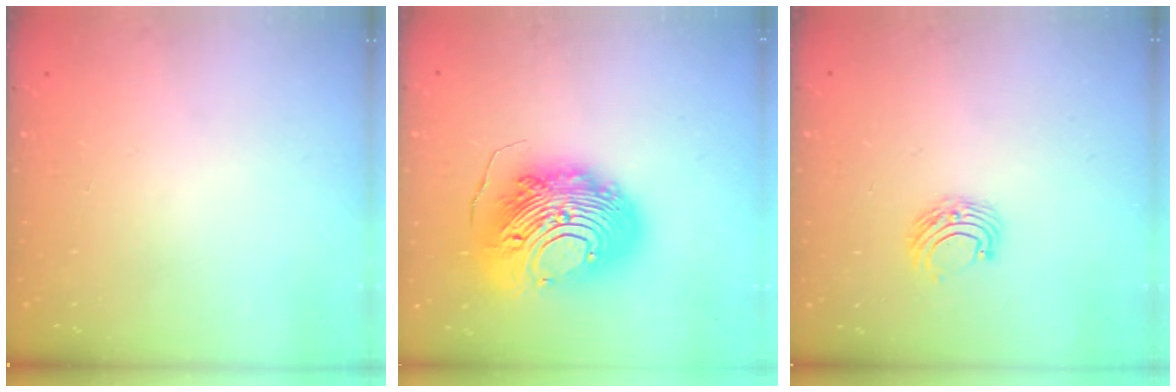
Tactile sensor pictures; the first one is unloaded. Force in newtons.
{"total": 20.9, "press": 20.8, "slide": 2.0}
{"total": 6.3, "press": 6.3, "slide": 0.5}